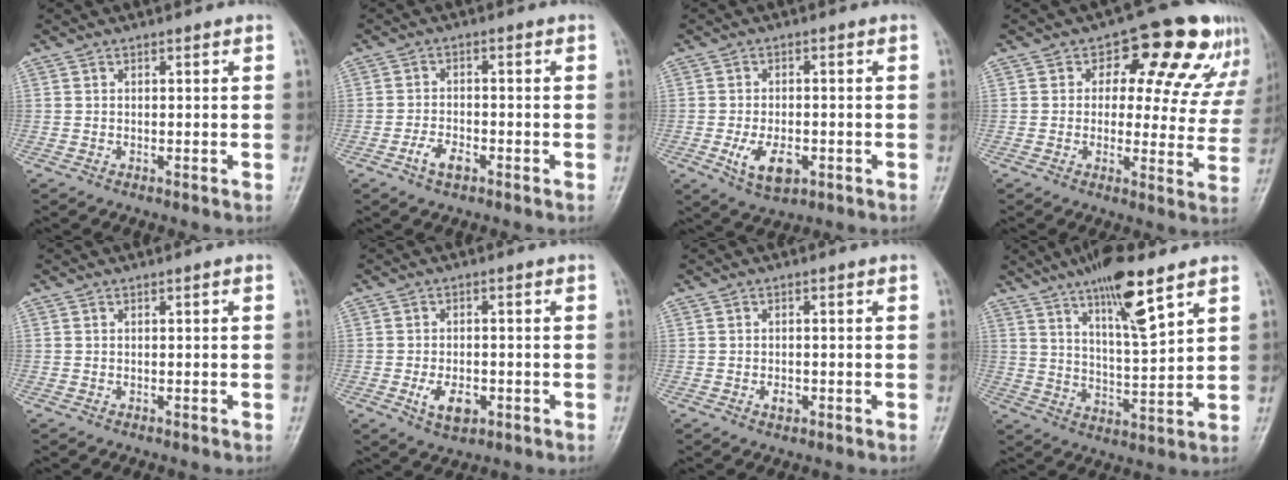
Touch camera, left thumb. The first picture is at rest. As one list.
[{"total": 3.8, "force": [-2.1, 2.0, 2.5], "torque": [-0.045, 0.015, -0.039]}, {"total": 6.9, "force": [-2.2, 4.0, 5.2], "torque": [-0.086, 0.000, -0.029]}, {"total": 15.8, "force": [8.4, 9.0, 9.9], "torque": [-0.056, -0.019, 0.092]}, {"total": 0.0}, {"total": 5.4, "force": [-1.7, 3.3, 4.0], "torque": [-0.063, 0.000, -0.024]}, {"total": 1.8, "force": [-0.6, 1.2, 1.2], "torque": [-0.011, 0.002, -0.007]}, {"total": 12.9, "force": [7.9, 2.8, 9.8], "torque": [-0.154, -0.043, 0.136]}]